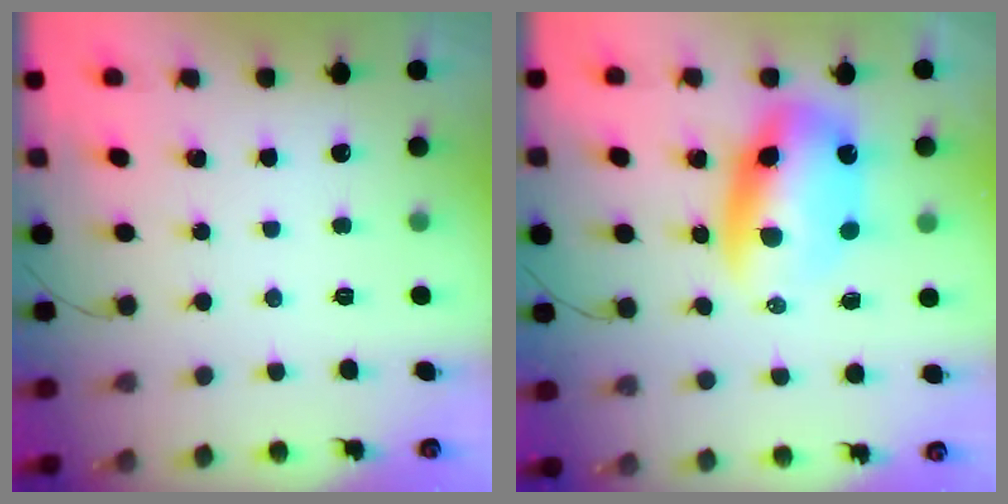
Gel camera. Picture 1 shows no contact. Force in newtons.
{"total": 12.3, "press": 11.9, "slide": 3.0}